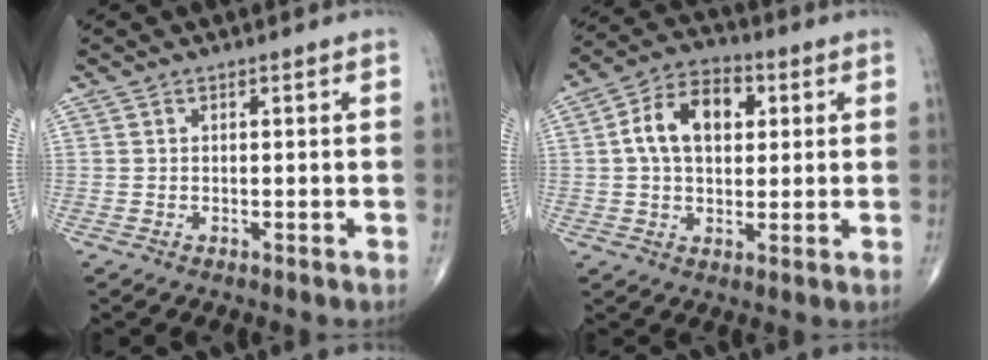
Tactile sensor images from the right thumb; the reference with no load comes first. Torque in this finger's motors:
{"motor_torque": [-0.48, 0.66, 0.99, 0.05, 0.08]}